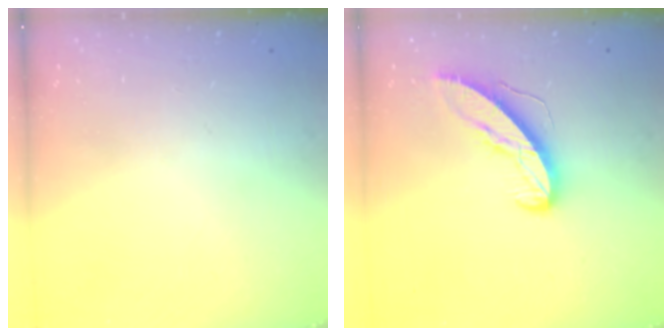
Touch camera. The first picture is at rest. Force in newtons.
{"total": 9.1, "press": 9.0, "slide": 0.6}